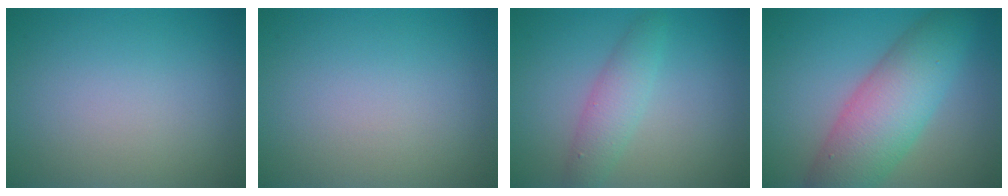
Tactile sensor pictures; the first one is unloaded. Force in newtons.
{"total": 0.0}
{"total": 2.8, "press": 2.8, "slide": 0.1}
{"total": 8.1, "press": 8.0, "slide": 0.2}